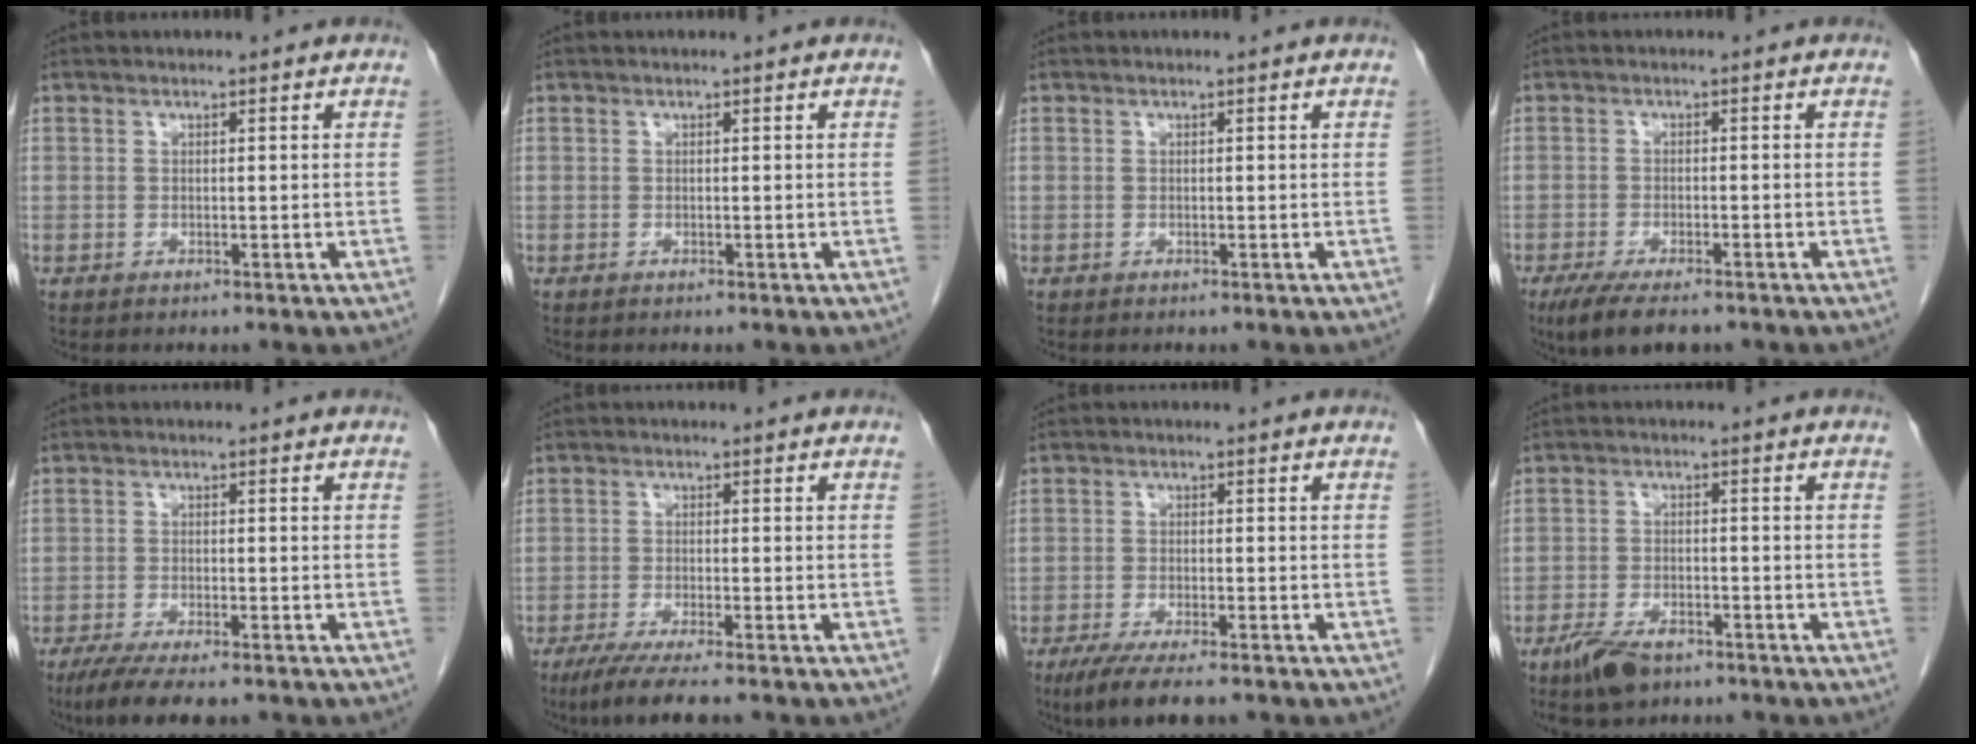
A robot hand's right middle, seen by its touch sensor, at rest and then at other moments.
{"total": 0.0}
{"total": 0.0}
{"total": 7.3, "force": [-5.5, 1.9, 4.5], "torque": [-0.075, -0.016, -0.088]}
{"total": 7.5, "force": [-5.7, 1.4, 4.7], "torque": [-0.077, -0.018, -0.091]}
{"total": 6.0, "force": [-4.5, -0.1, 4.0], "torque": [-0.068, -0.018, -0.076]}
{"total": 7.3, "force": [-5.5, 1.2, 4.7], "torque": [-0.076, -0.018, -0.087]}
{"total": 6.0, "force": [-4.0, 2.5, 3.7], "torque": [-0.072, -0.005, -0.067]}